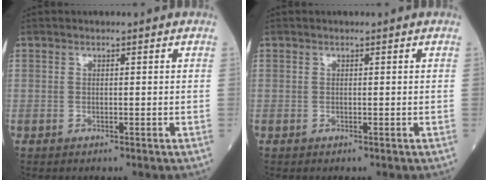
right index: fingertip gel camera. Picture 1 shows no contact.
{"total": 0.0}